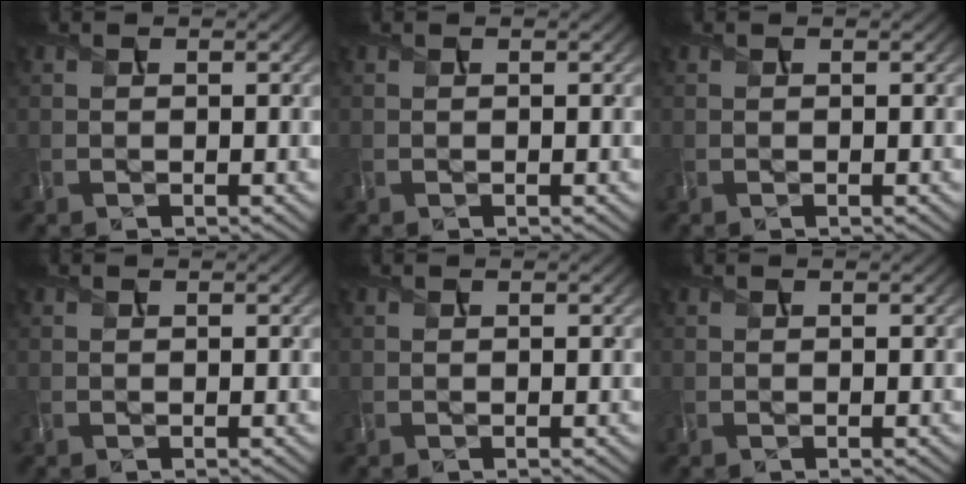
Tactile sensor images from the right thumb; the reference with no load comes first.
{"total": 0.0}
{"total": 0.0}
{"total": 0.0}
{"total": 0.0}
{"total": 0.0}